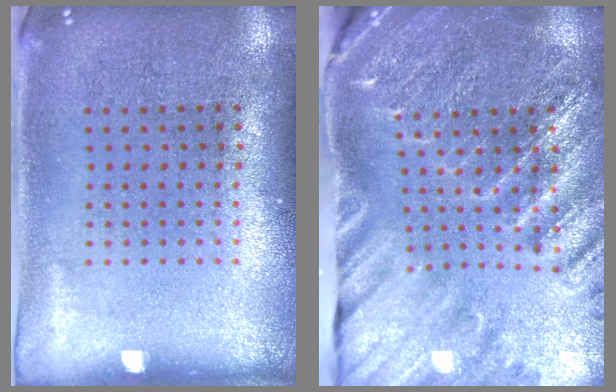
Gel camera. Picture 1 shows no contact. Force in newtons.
{"total": 3.0, "press": 3.0, "slide": 0.5}